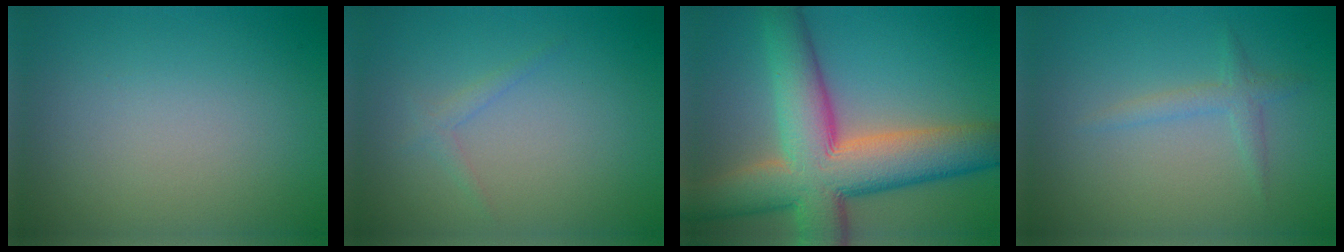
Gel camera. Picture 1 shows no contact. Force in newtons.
{"total": 1.0, "press": 1.0, "slide": 0.1}
{"total": 12.7, "press": 12.7, "slide": 0.7}
{"total": 1.5, "press": 1.5, "slide": 0.1}